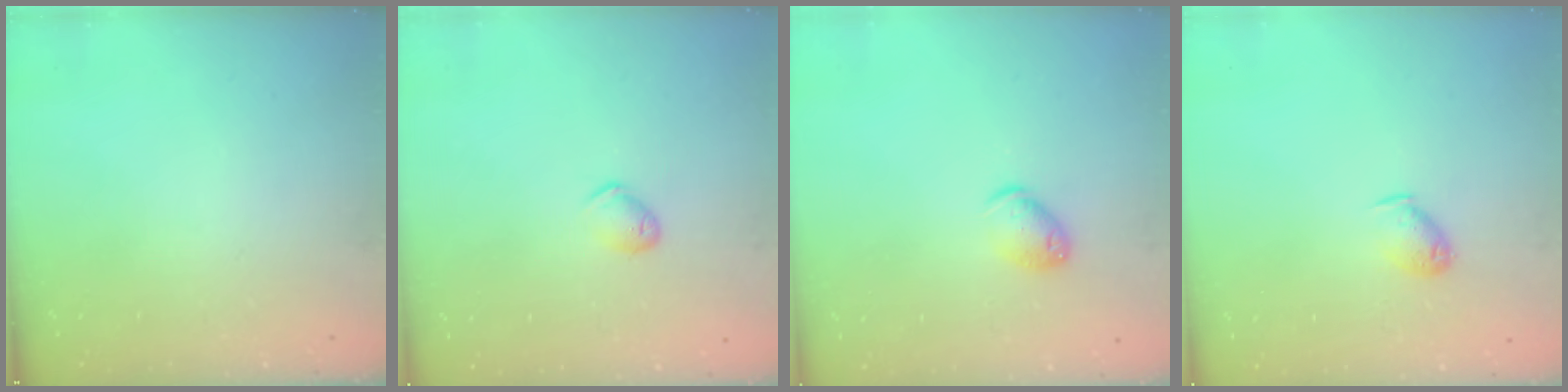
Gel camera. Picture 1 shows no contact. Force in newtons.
{"total": 5.6, "press": 5.5, "slide": 1.0}
{"total": 7.9, "press": 7.8, "slide": 1.1}
{"total": 5.9, "press": 5.8, "slide": 0.4}